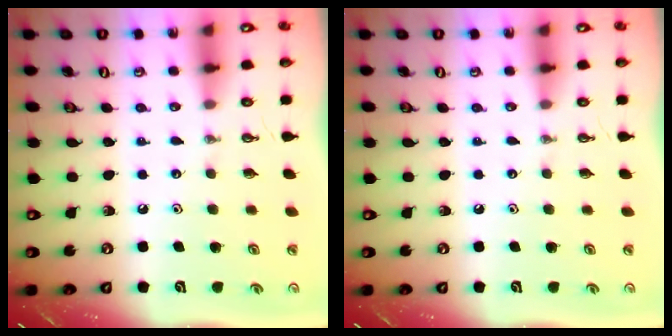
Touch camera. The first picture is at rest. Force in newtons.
{"total": 0.0}